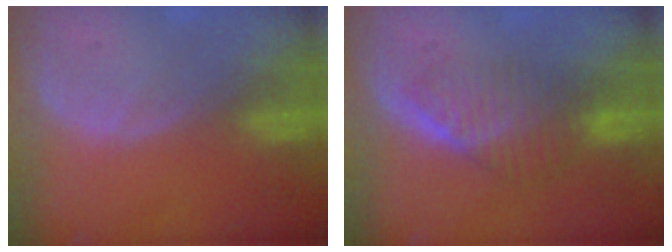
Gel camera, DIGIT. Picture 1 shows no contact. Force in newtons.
{"total": 6.4, "press": 5.8, "slide": 2.7}